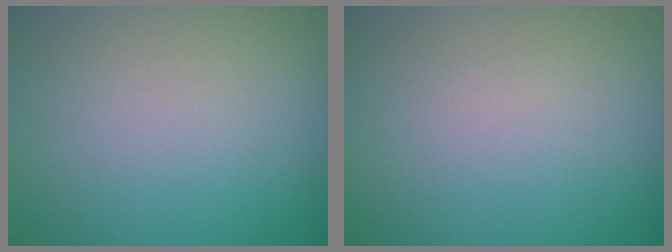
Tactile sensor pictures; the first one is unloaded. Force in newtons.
{"total": 0.0}